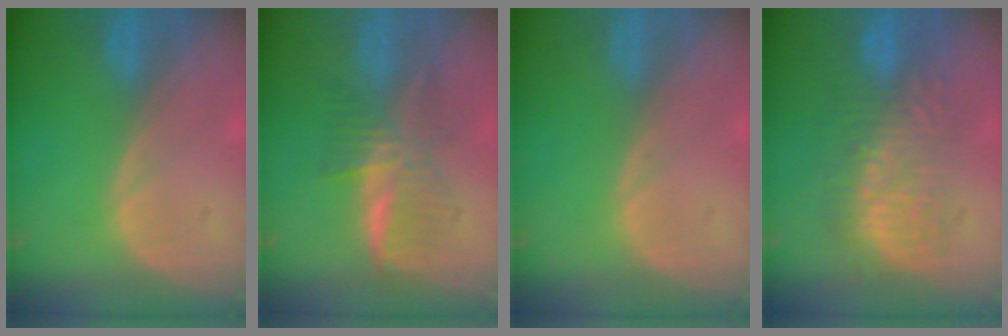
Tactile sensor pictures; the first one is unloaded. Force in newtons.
{"total": 5.8, "press": 5.7, "slide": 0.8}
{"total": 0.0}
{"total": 8.9, "press": 8.6, "slide": 2.2}